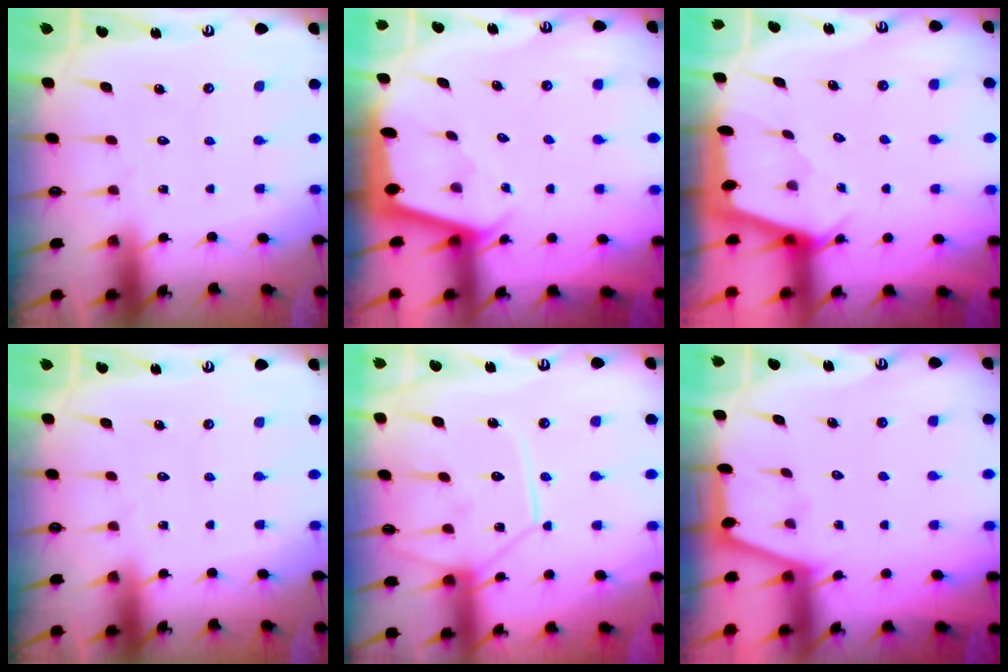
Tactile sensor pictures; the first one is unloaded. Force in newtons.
{"total": 2.2, "press": 2.2, "slide": 0.2}
{"total": 2.3, "press": 2.3, "slide": 0.3}
{"total": 0.0}
{"total": 13.3, "press": 13.3, "slide": 0.8}
{"total": 1.3, "press": 1.2, "slide": 0.2}